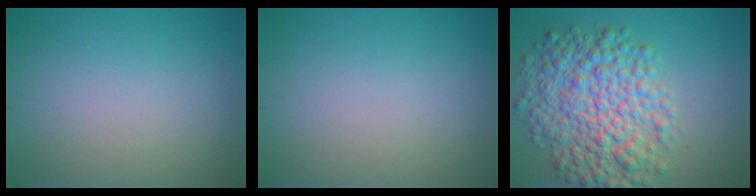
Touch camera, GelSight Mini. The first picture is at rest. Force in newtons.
{"total": 0.0}
{"total": 8.7, "press": 8.7, "slide": 0.1}